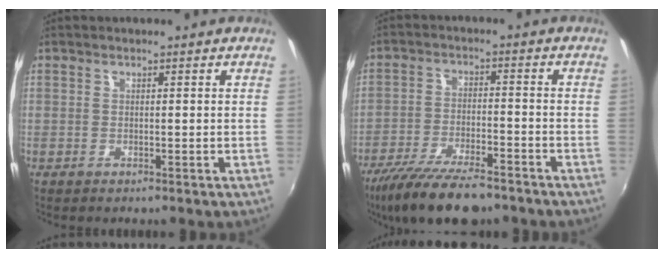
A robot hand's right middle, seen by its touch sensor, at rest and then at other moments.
{"total": 14.4, "force": [-11.4, 3.8, 7.9], "torque": [-0.171, -0.031, -0.196]}